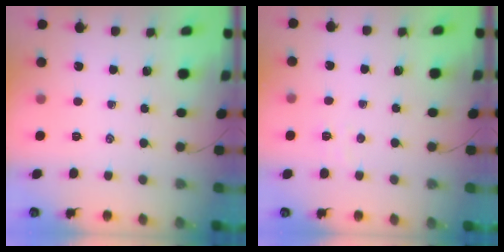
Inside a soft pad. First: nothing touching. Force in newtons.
{"total": 2.5, "press": 2.4, "slide": 0.8}